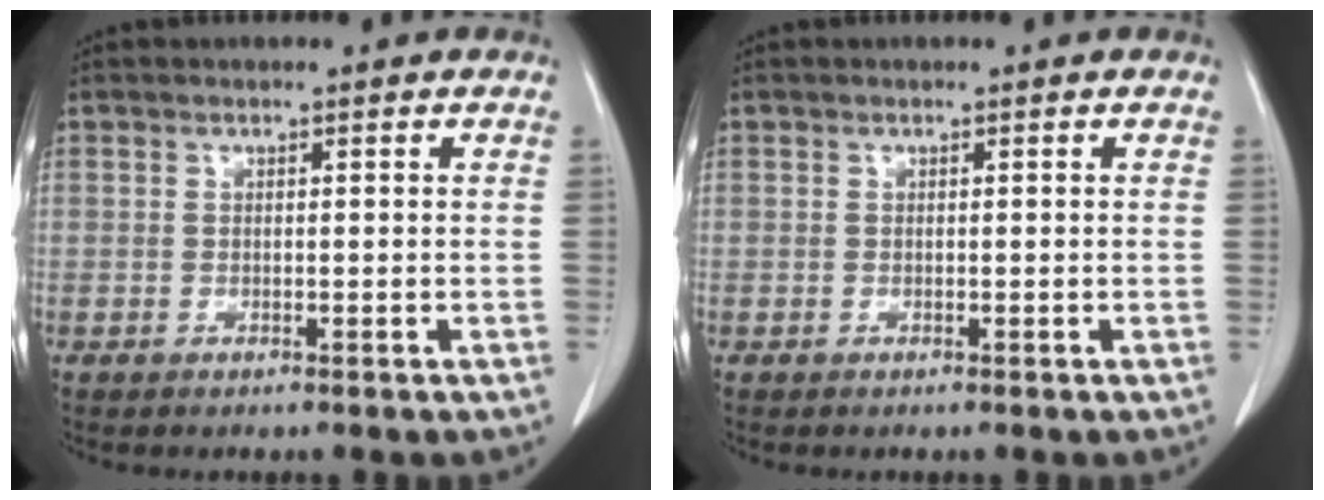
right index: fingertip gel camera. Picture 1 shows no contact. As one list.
[{"total": 0.0}]